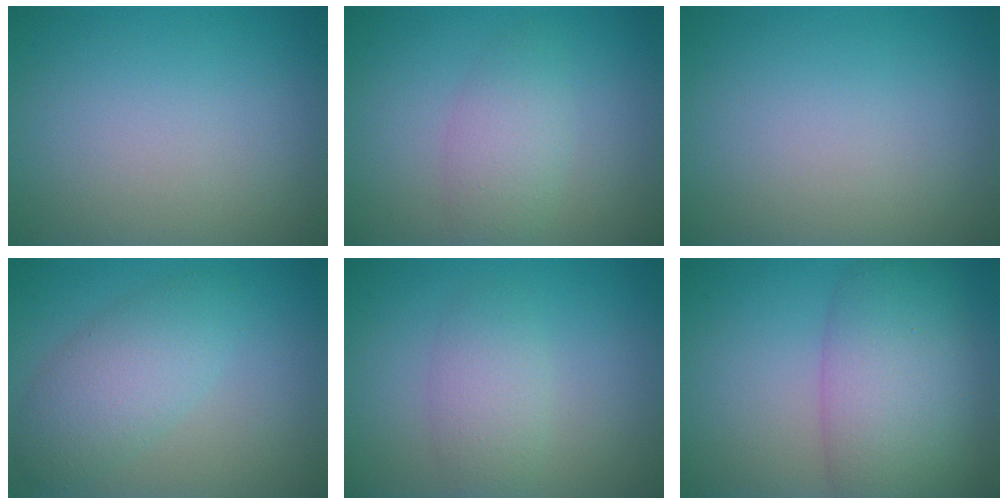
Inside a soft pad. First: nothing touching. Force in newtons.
{"total": 2.8, "press": 2.8, "slide": 0.1}
{"total": 0.0}
{"total": 4.5, "press": 4.5, "slide": 0.0}
{"total": 2.8, "press": 2.8, "slide": 0.1}
{"total": 8.2, "press": 8.2, "slide": 0.3}